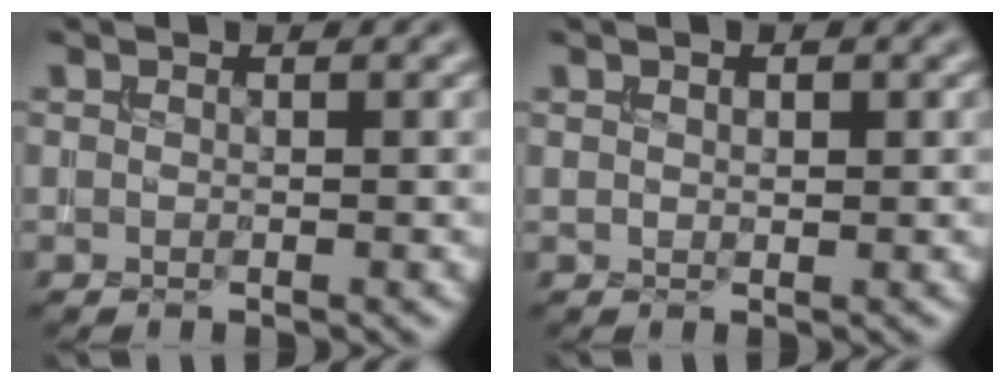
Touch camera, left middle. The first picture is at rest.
{"total": 0.8, "force": [0.5, 0.3, 0.6], "torque": [-0.011, 0.002, 0.009]}